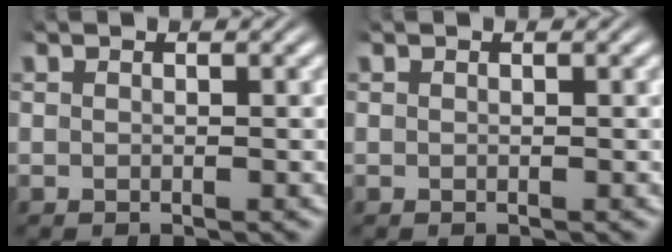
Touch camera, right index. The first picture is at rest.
{"total": 0.0}